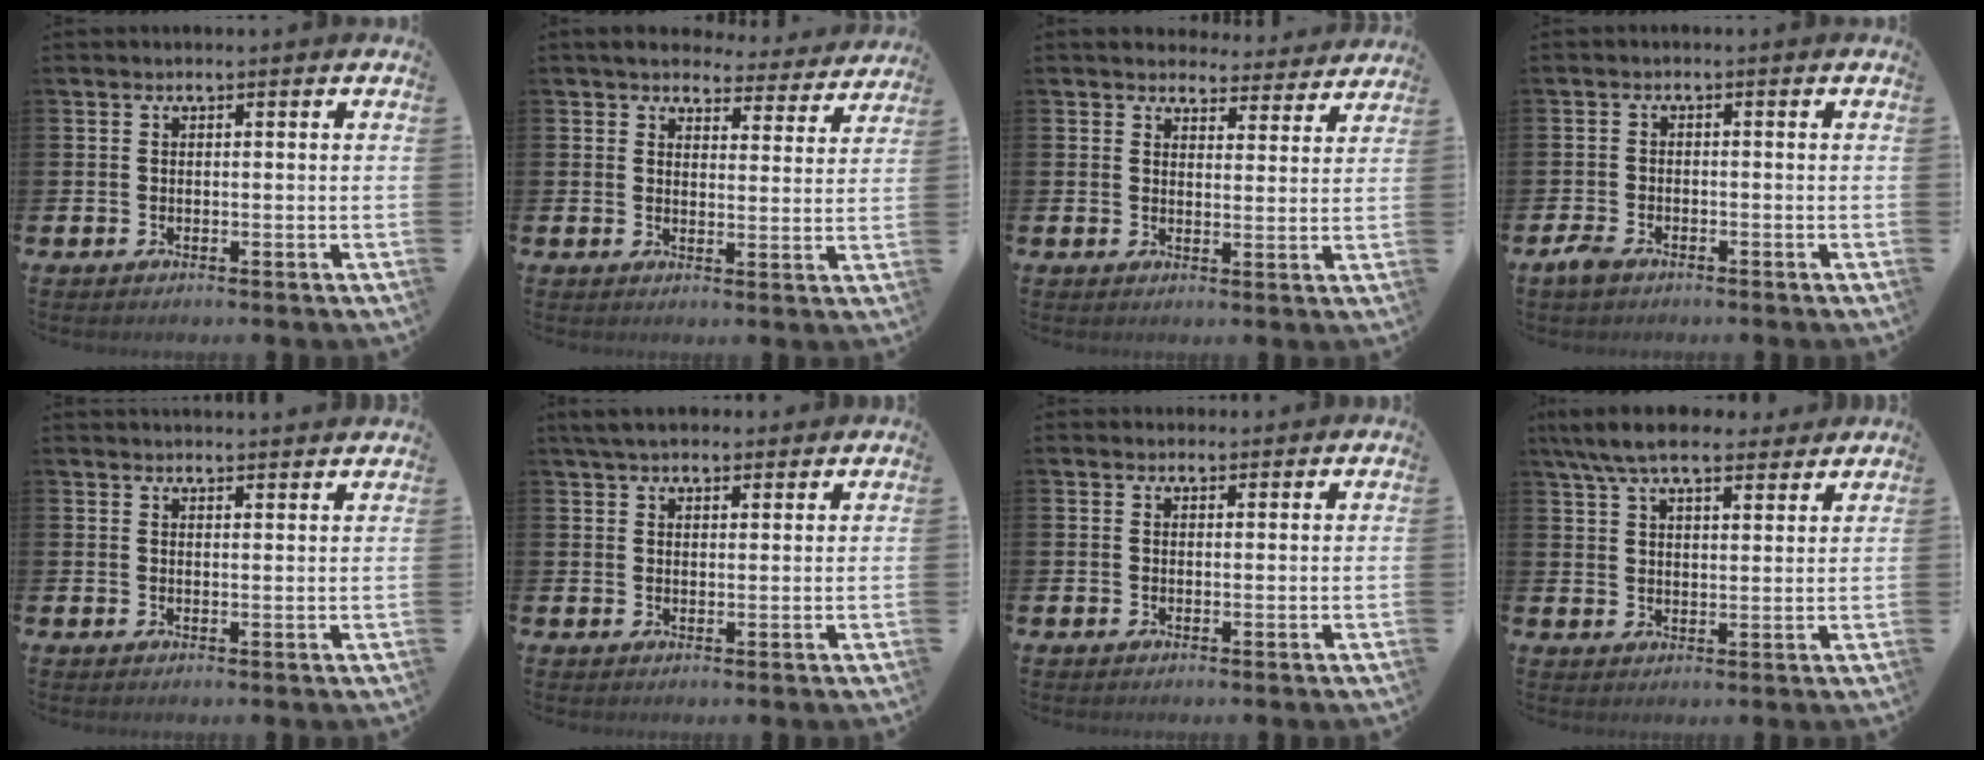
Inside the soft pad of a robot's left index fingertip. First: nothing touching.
{"total": 4.6, "force": [4.3, 1.6, 0.6], "torque": [-0.022, -0.030, 0.074]}
{"total": 4.2, "force": [4.1, 1.2, 0.0], "torque": [-0.001, -0.034, 0.069]}
{"total": 2.2, "force": [-1.3, 1.2, 1.2], "torque": [-0.025, 0.005, -0.026]}
{"total": 2.6, "force": [2.6, -0.1, -0.1], "torque": [0.008, -0.019, 0.046]}
{"total": 4.4, "force": [3.9, 1.5, 1.4], "torque": [-0.034, -0.007, 0.073]}
{"total": 1.2, "force": [1.0, 0.5, 0.0], "torque": [0.014, -0.001, 0.016]}
{"total": 7.9, "force": [7.1, 2.0, 2.9], "torque": [-0.077, -0.024, 0.130]}